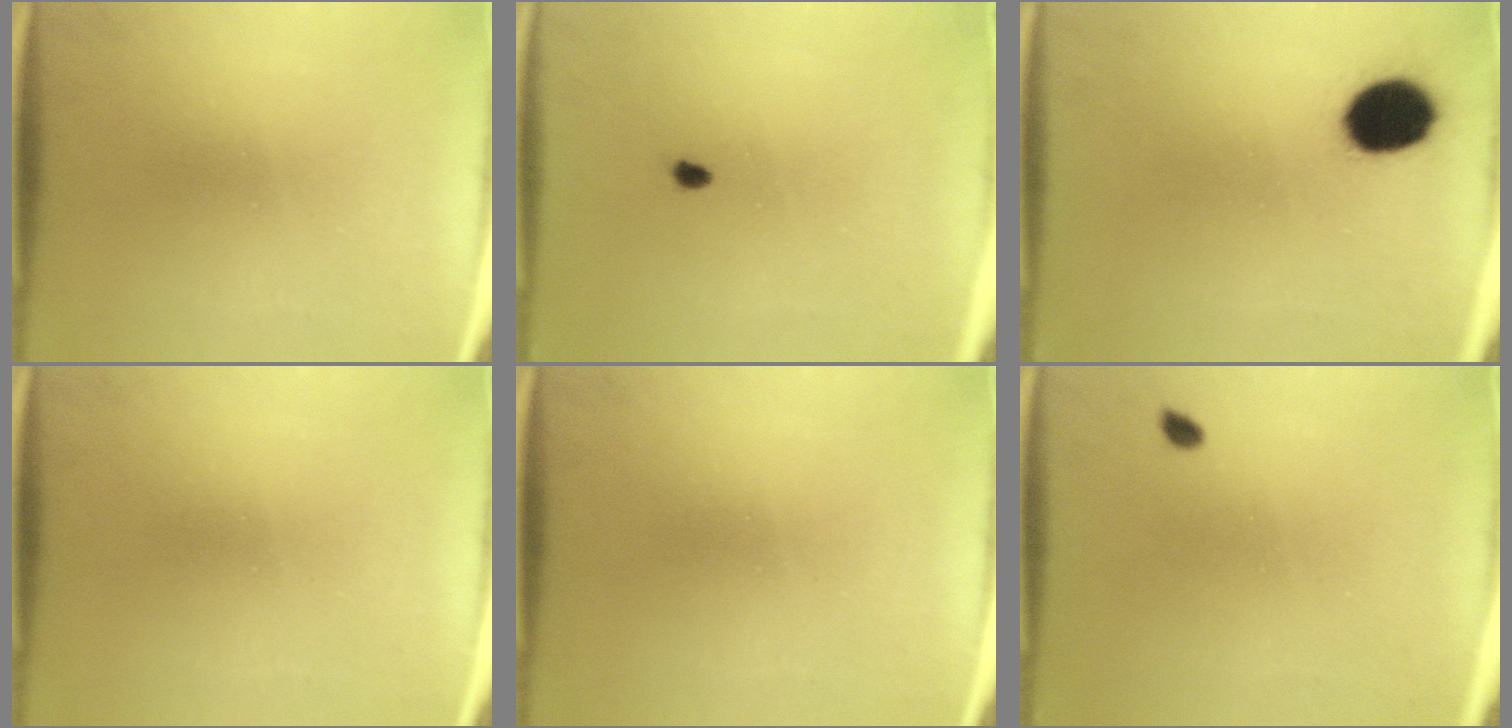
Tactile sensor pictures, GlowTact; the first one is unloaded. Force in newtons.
{"total": 0.7}
{"total": 11.1}
{"total": 0.0}
{"total": 0.0}
{"total": 0.9}